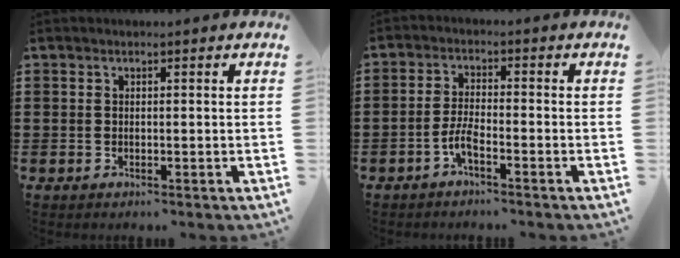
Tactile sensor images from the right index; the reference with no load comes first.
{"total": 3.6, "force": [-2.2, 0.7, 2.7], "torque": [-0.068, -0.003, -0.047]}